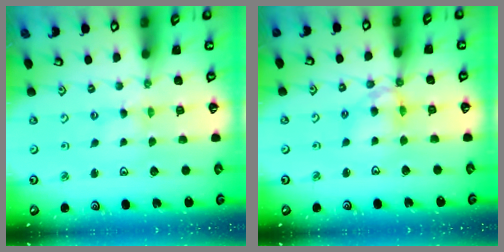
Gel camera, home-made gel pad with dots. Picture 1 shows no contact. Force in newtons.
{"total": 9.8, "press": 9.8, "slide": 0.8}